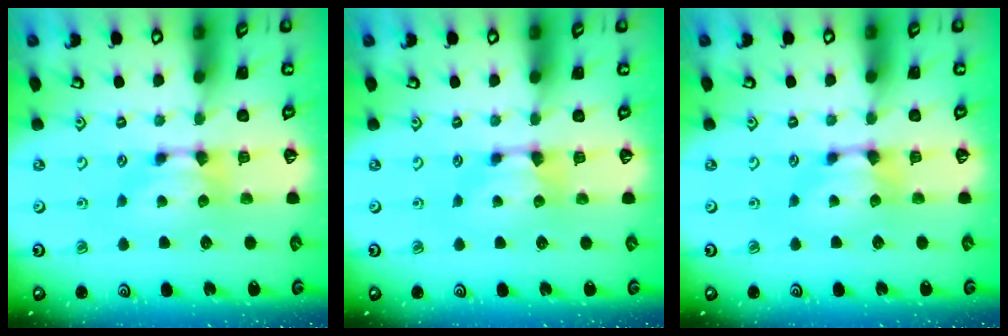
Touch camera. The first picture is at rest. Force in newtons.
{"total": 0.0}
{"total": 1.1, "press": 0.4, "slide": 1.0}